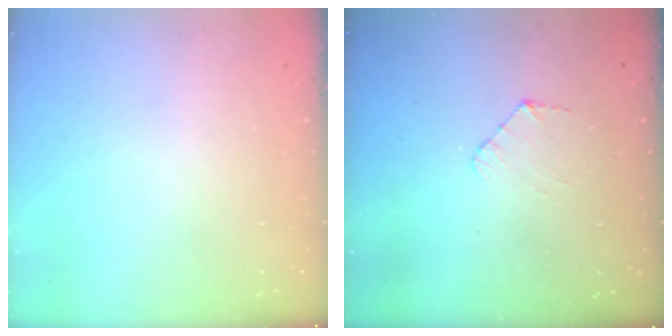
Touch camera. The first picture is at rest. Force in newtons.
{"total": 3.6, "press": 3.6, "slide": 0.3}